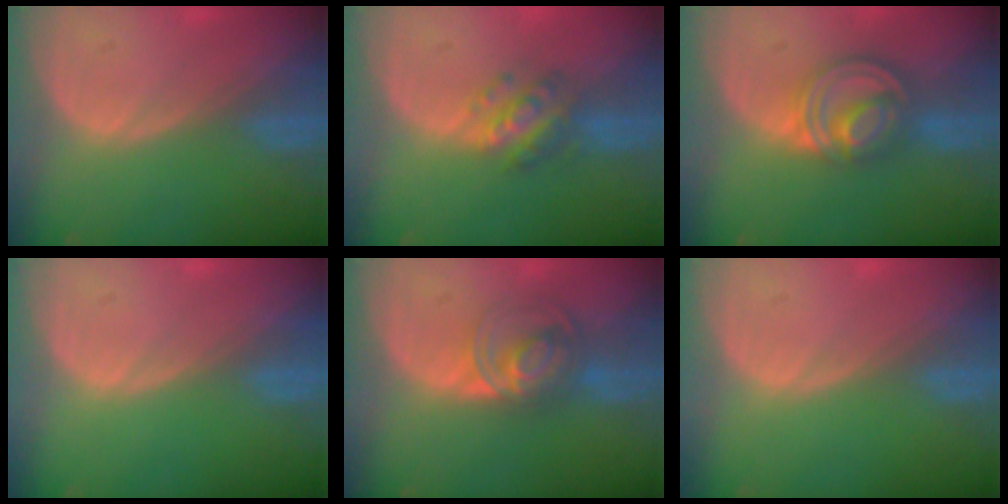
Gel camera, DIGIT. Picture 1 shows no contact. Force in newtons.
{"total": 5.6, "press": 5.1, "slide": 2.2}
{"total": 8.1, "press": 6.9, "slide": 4.2}
{"total": 0.0}
{"total": 7.3, "press": 6.0, "slide": 4.1}
{"total": 0.0}